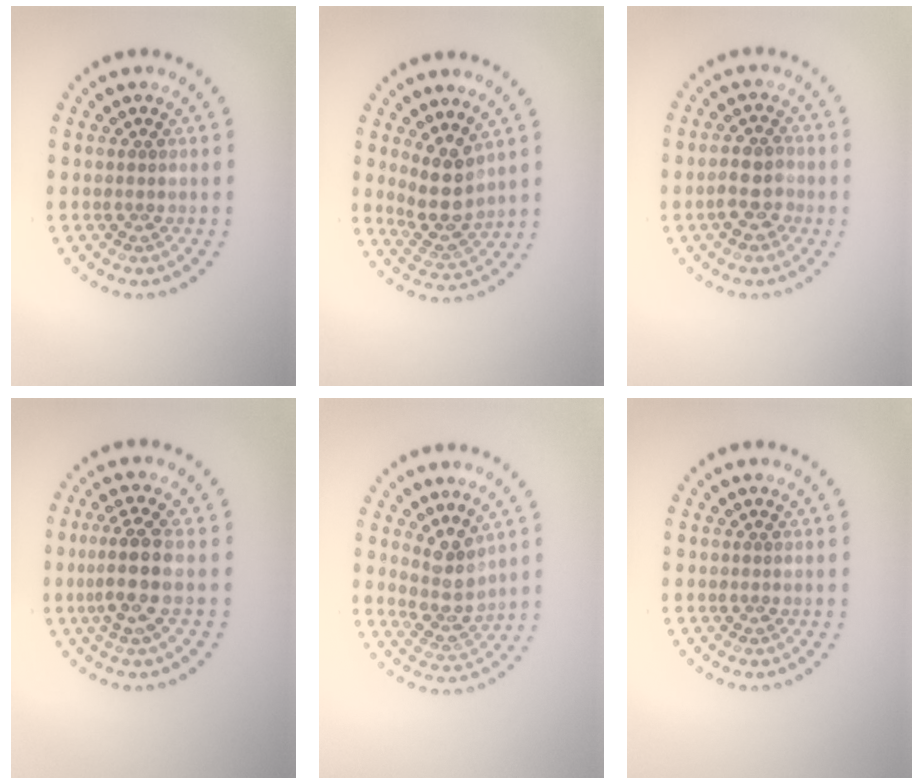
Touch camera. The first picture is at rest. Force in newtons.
{"total": 3.6, "press": 2.9, "slide": 2.2}
{"total": 2.7, "press": 2.6, "slide": 0.8}
{"total": 3.3, "press": 2.7, "slide": 1.9}
{"total": 3.4, "press": 2.6, "slide": 2.2}
{"total": 0.0}